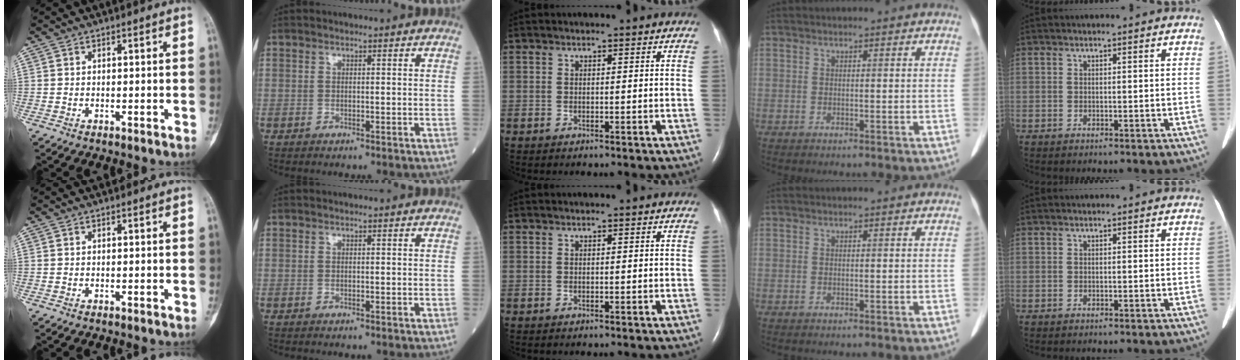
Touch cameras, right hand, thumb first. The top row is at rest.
{}